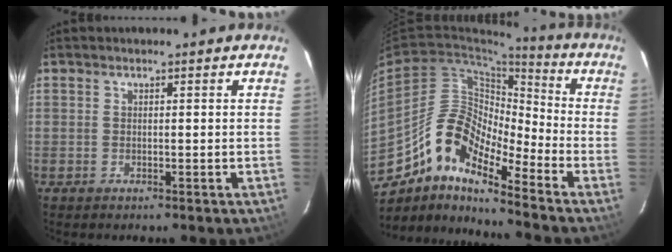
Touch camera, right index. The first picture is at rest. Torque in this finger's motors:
{"motor_torque": [0.81, -0.76, 0.09, -0.08]}